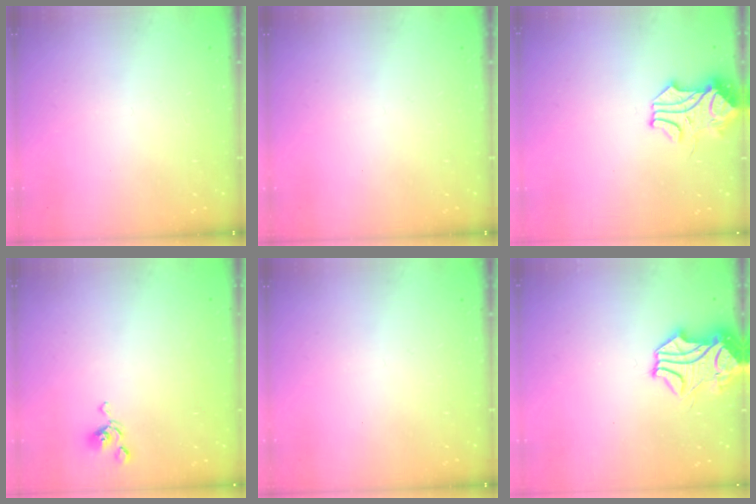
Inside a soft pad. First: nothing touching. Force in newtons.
{"total": 0.0}
{"total": 1.4, "press": 1.4, "slide": 0.0}
{"total": 6.0, "press": 6.0, "slide": 0.6}
{"total": 0.0}
{"total": 2.1, "press": 1.4, "slide": 1.5}